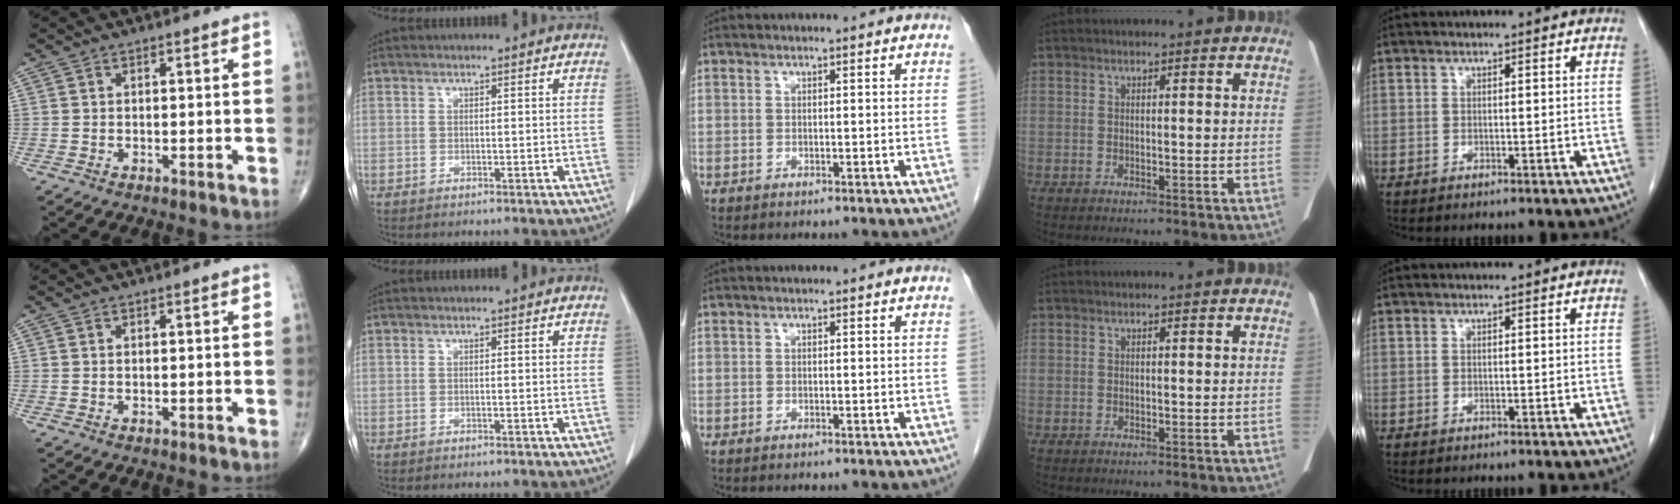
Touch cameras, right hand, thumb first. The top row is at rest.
{}